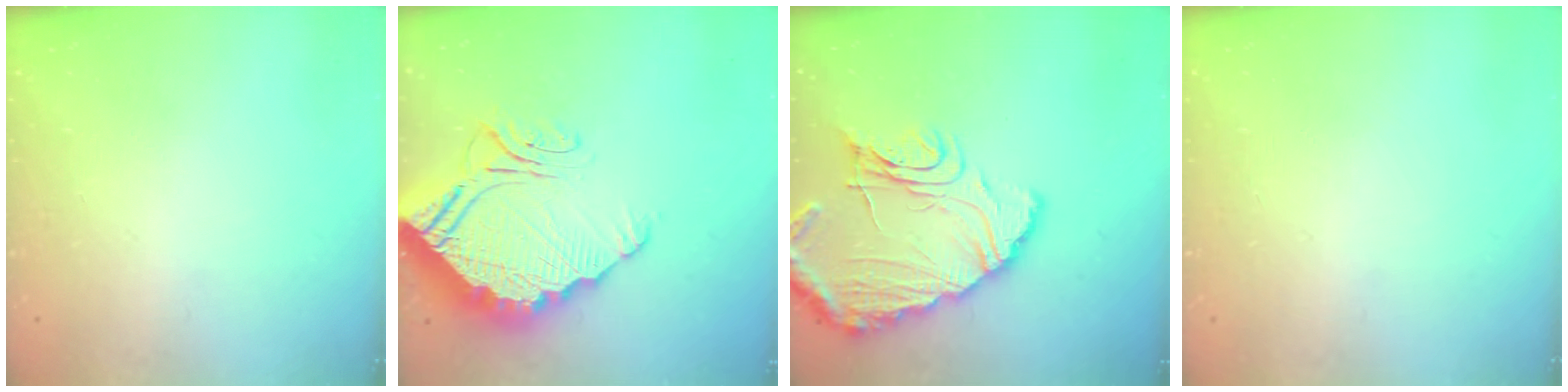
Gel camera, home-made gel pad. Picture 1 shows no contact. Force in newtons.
{"total": 18.1, "press": 18.0, "slide": 1.5}
{"total": 15.7, "press": 15.6, "slide": 1.0}
{"total": 0.0}